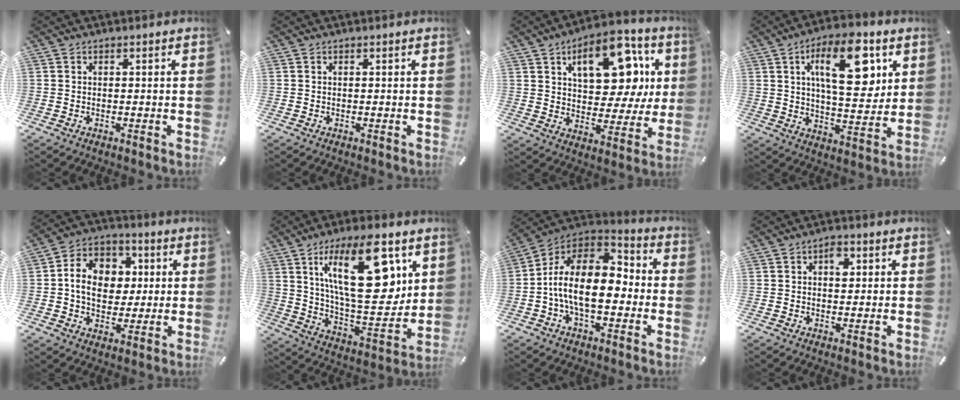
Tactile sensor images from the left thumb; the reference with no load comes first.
{"total": 0.0}
{"total": 18.4, "force": [7.1, 10.7, 13.3], "torque": [-0.182, -0.027, 0.117]}
{"total": 17.7, "force": [6.8, 8.0, 14.3], "torque": [-0.214, -0.018, 0.103]}
{"total": 11.7, "force": [0.7, 9.9, 6.2], "torque": [-0.106, 0.016, 0.018]}
{"total": 25.9, "force": [10.5, 11.1, 20.9], "torque": [-0.349, -0.049, 0.153]}
{"total": 17.3, "force": [-3.6, 9.6, 14.0], "torque": [-0.269, 0.016, -0.061]}
{"total": 3.9, "force": [0.9, 2.6, 2.7], "torque": [-0.018, -0.007, 0.005]}